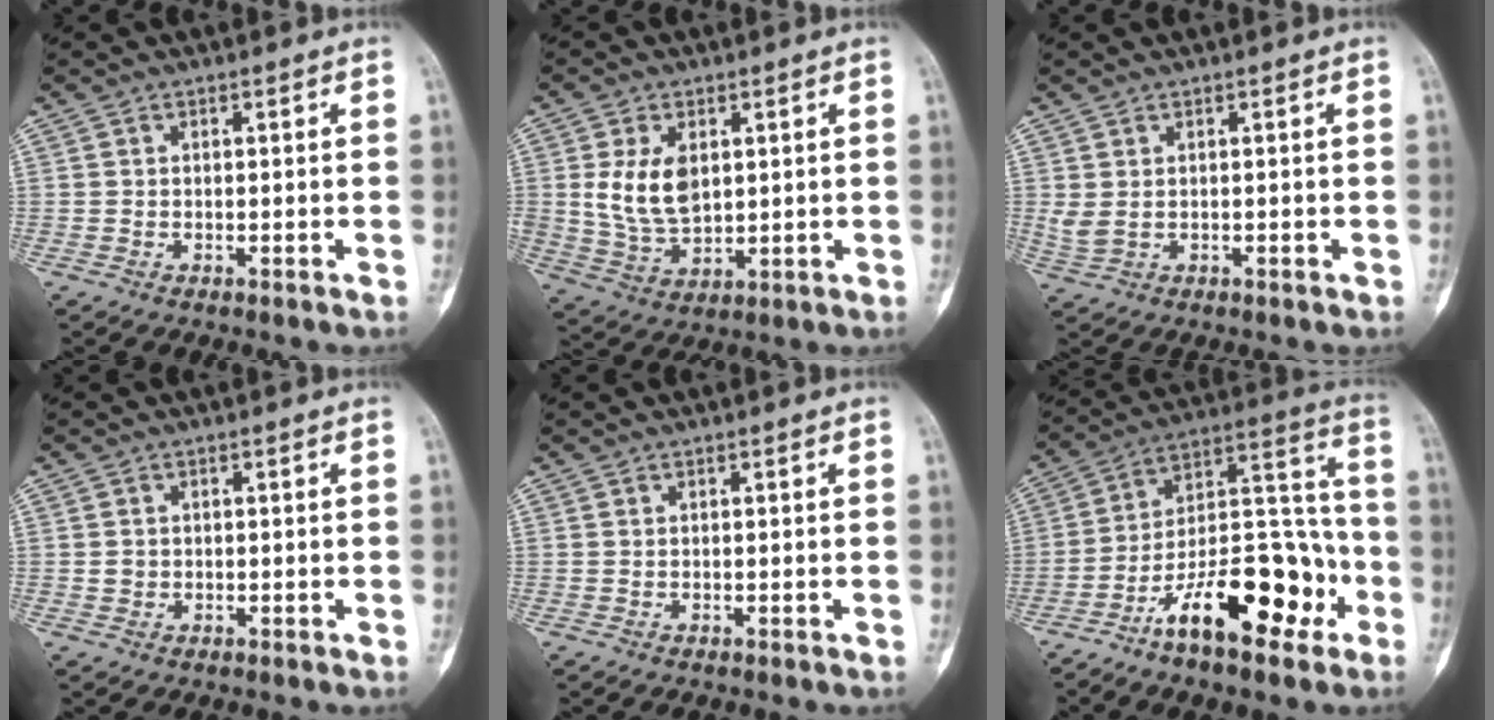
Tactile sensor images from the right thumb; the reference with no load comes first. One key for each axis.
{"total": 9.8, "fx": 1.9, "fy": 6.1, "fz": 7.4, "tx": -0.130, "ty": -0.012, "tz": 0.052}
{"total": 2.7, "fx": 0.2, "fy": 1.7, "fz": 2.0, "tx": -0.048, "ty": 0.002, "tz": 0.012}
{"total": 1.3, "fx": -0.1, "fy": 1.2, "fz": 0.4, "tx": -0.003, "ty": 0.004, "tz": 0.001}
{"total": 0.0}
{"total": 20.8, "fx": -10.0, "fy": 8.7, "fz": 16.1, "tx": -0.235, "ty": 0.087, "tz": -0.165}